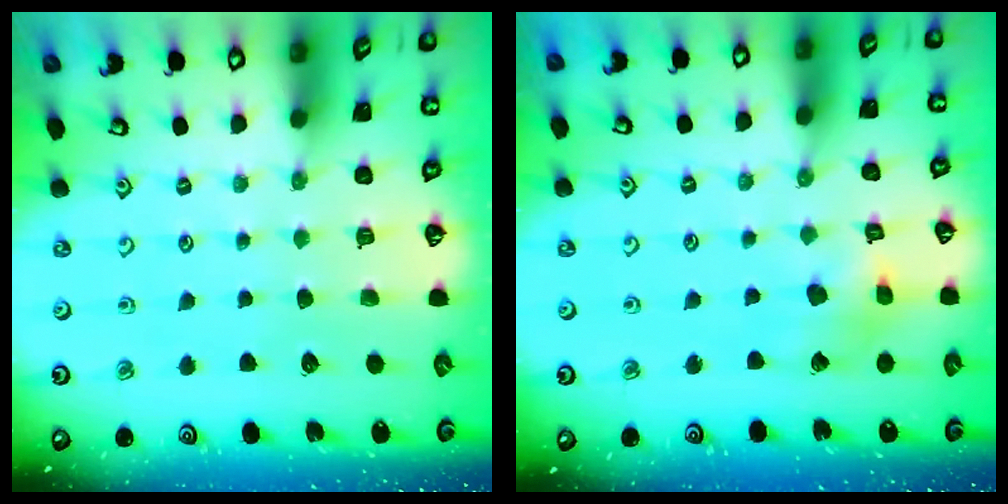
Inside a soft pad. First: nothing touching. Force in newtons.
{"total": 8.8, "press": 8.7, "slide": 1.1}